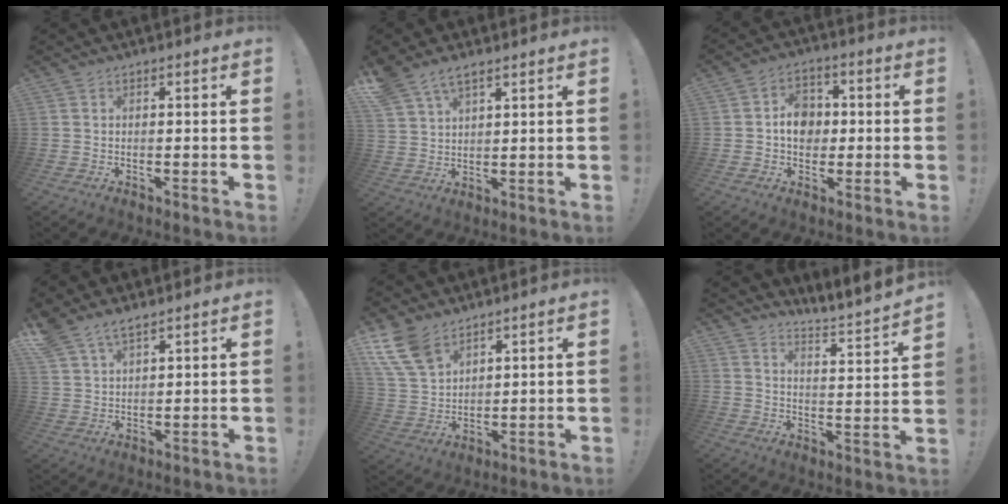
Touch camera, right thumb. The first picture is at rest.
{"total": 7.1, "force": [5.3, 3.4, 3.2], "torque": [-0.069, -0.022, 0.105]}
{"total": 9.2, "force": [0.0, 7.8, 4.9], "torque": [-0.079, 0.012, 0.004]}
{"total": 6.4, "force": [5.3, 2.5, 2.6], "torque": [-0.056, -0.029, 0.104]}
{"total": 12.6, "force": [8.2, 7.5, 6.1], "torque": [-0.129, -0.037, 0.163]}
{"total": 4.7, "force": [3.8, 0.2, 2.8], "torque": [-0.040, -0.056, 0.059]}